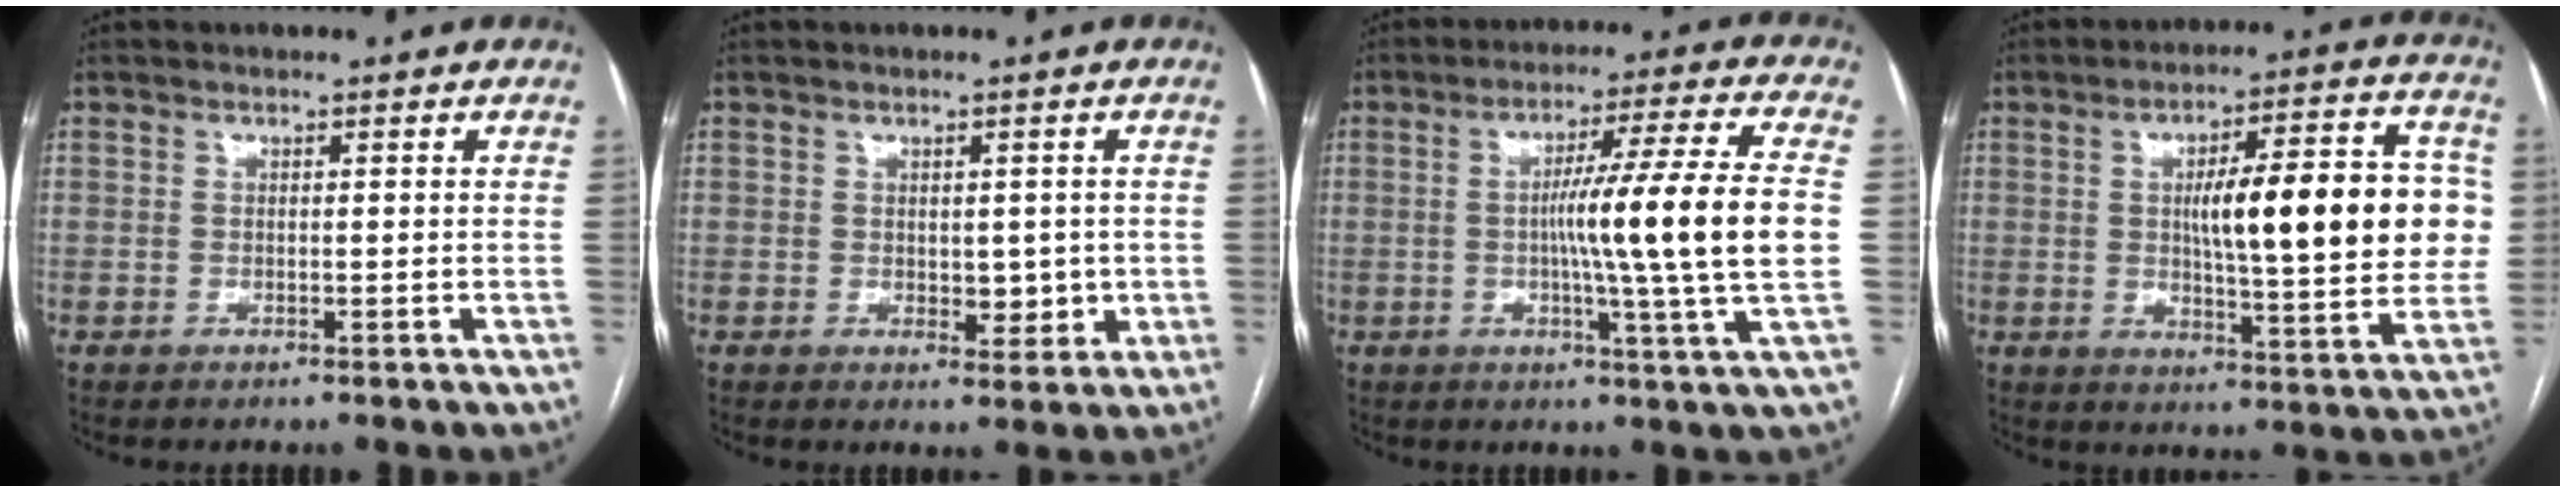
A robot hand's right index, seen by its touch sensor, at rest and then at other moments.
{"total": 3.8, "force": [-0.1, 2.3, 3.0], "torque": [-0.034, -0.002, 0.008]}
{"total": 15.3, "force": [-0.4, -2.1, 15.1], "torque": [-0.240, -0.006, -0.014]}
{"total": 19.2, "force": [2.0, 4.1, 18.7], "torque": [-0.257, 0.027, 0.035]}